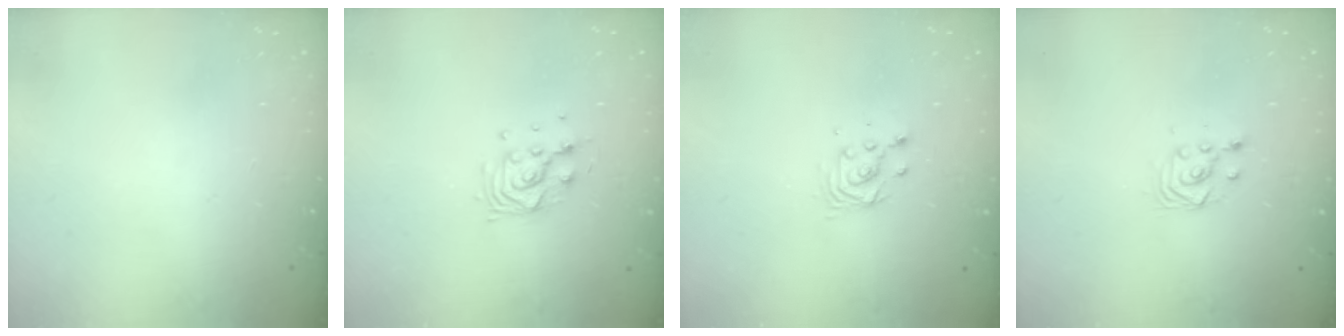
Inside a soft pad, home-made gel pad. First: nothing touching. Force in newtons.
{"total": 9.0, "press": 8.9, "slide": 1.5}
{"total": 3.9, "press": 3.9, "slide": 0.3}
{"total": 3.2, "press": 2.9, "slide": 1.4}